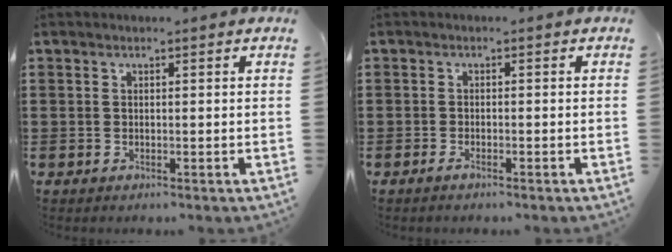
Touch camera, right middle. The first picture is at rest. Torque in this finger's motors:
{"motor_torque": [0.08, 0.26, 0.05, -0.01]}